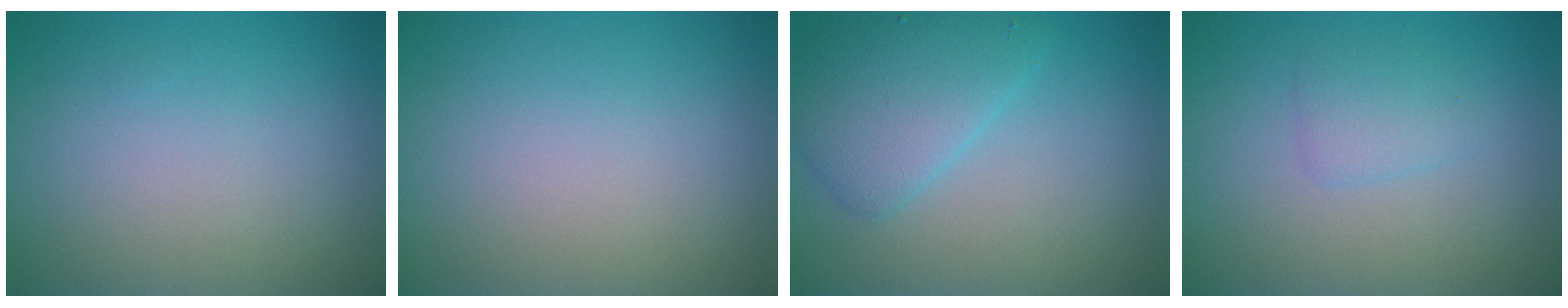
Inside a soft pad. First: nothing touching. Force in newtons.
{"total": 0.0}
{"total": 3.8, "press": 3.8, "slide": 0.2}
{"total": 1.5, "press": 1.5, "slide": 0.1}